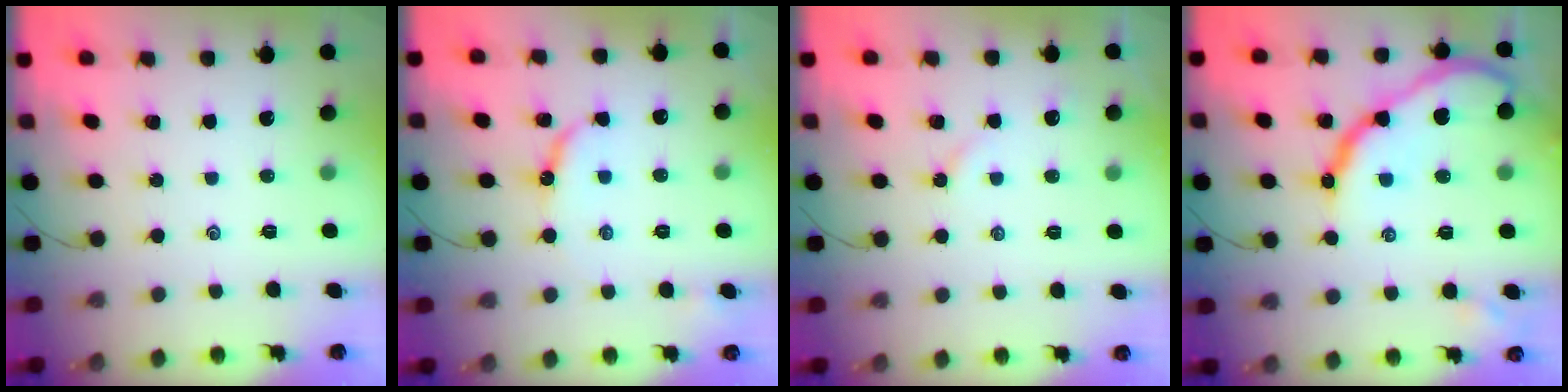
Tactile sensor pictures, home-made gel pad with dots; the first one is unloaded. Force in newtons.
{"total": 6.6, "press": 6.6, "slide": 0.7}
{"total": 4.6, "press": 4.5, "slide": 0.5}
{"total": 16.8, "press": 16.8, "slide": 1.4}